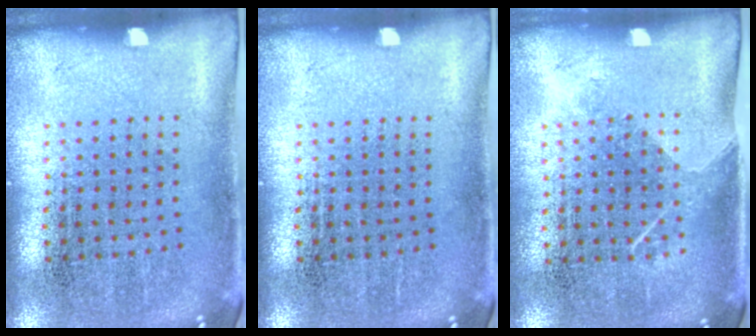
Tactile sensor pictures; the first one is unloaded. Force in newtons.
{"total": 0.0}
{"total": 1.2, "press": 0.9, "slide": 0.8}